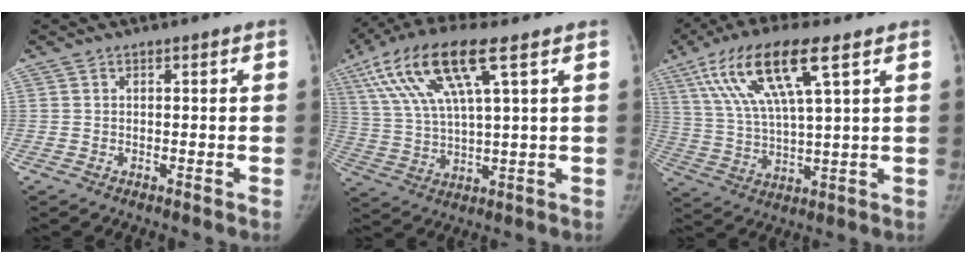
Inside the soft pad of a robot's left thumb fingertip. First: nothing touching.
{"total": 16.8, "force": [7.5, 4.2, 14.4], "torque": [-0.307, 0.000, 0.142]}
{"total": 16.3, "force": [7.7, 3.9, 13.8], "torque": [-0.284, -0.008, 0.146]}